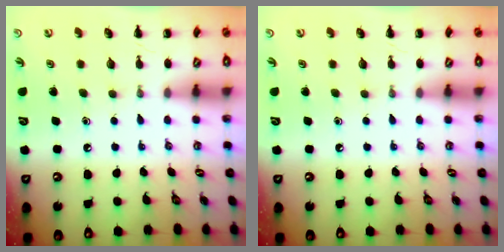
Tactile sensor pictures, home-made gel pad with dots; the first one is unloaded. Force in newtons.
{"total": 0.0}